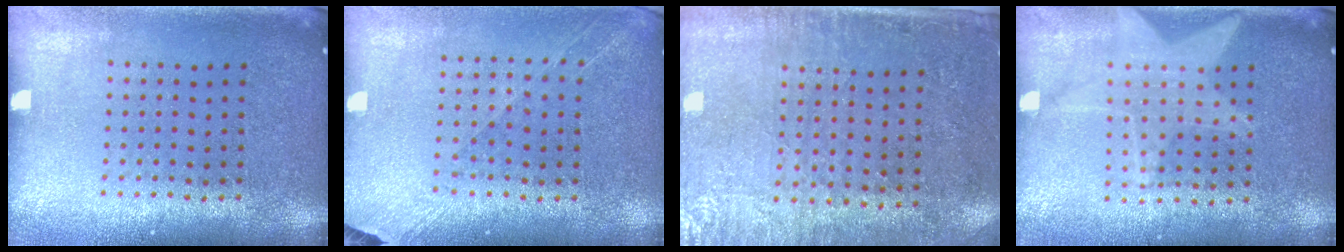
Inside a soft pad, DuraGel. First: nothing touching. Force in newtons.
{"total": 1.3, "press": 1.2, "slide": 0.6}
{"total": 2.9, "press": 2.5, "slide": 1.5}
{"total": 1.4, "press": 1.4, "slide": 0.2}